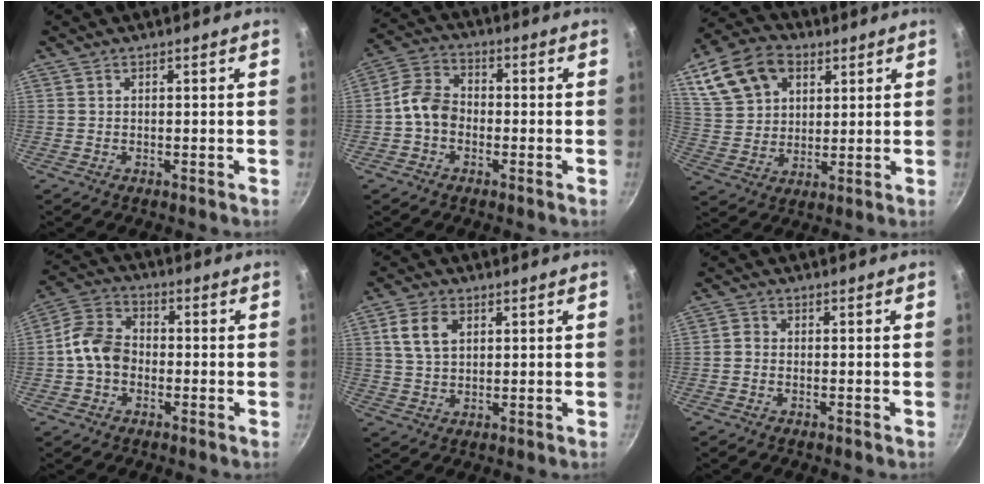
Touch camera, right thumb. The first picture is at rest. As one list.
[{"total": 7.3, "force": [-1.5, 5.6, 4.4], "torque": [-0.066, 0.027, -0.046]}, {"total": 15.0, "force": [6.6, 10.6, 8.3], "torque": [-0.145, -0.002, 0.122]}, {"total": 8.8, "force": [-1.5, 6.7, 5.5], "torque": [-0.083, 0.029, -0.044]}, {"total": 6.5, "force": [2.2, 4.3, 4.3], "torque": [-0.069, 0.001, 0.043]}, {"total": 1.5, "force": [-1.0, 1.0, 0.6], "torque": [-0.014, 0.011, -0.022]}]